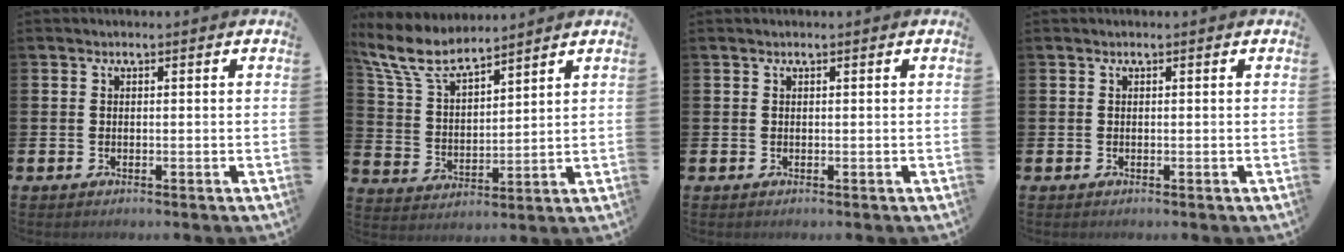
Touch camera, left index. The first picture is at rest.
{"total": 8.0, "force": [7.2, 1.9, 2.9], "torque": [-0.090, -0.033, 0.131]}
{"total": 0.0}
{"total": 0.0}